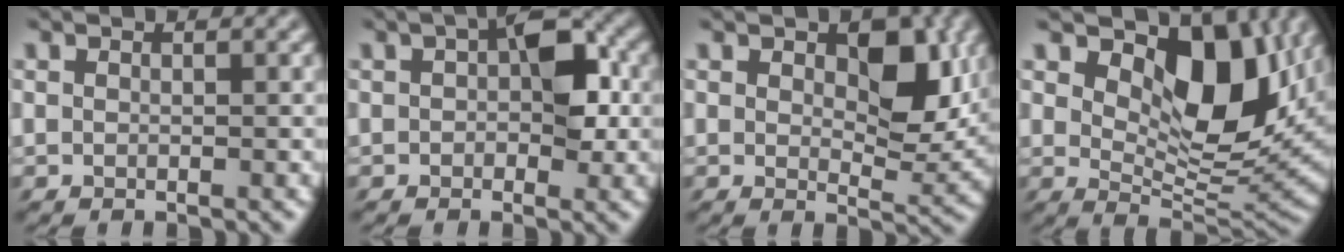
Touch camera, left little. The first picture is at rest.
{"total": 6.5, "force": [0.4, 3.6, 5.3], "torque": [-0.090, 0.006, -0.001]}
{"total": 7.3, "force": [2.3, 4.3, 5.4], "torque": [-0.099, -0.014, 0.036]}
{"total": 10.4, "force": [4.4, 5.6, 7.6], "torque": [-0.122, -0.007, 0.075]}